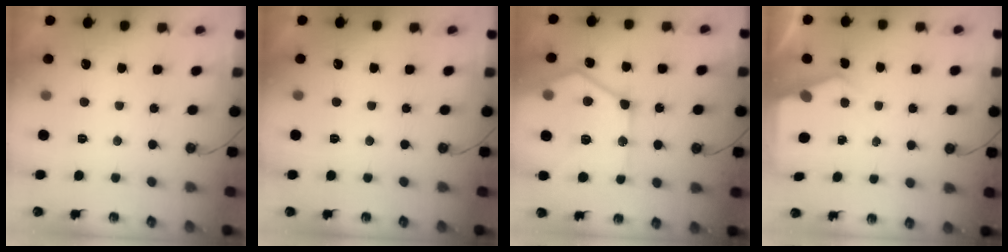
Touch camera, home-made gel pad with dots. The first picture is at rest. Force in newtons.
{"total": 0.0}
{"total": 22.5, "press": 22.4, "slide": 2.5}
{"total": 2.7, "press": 2.7, "slide": 0.5}